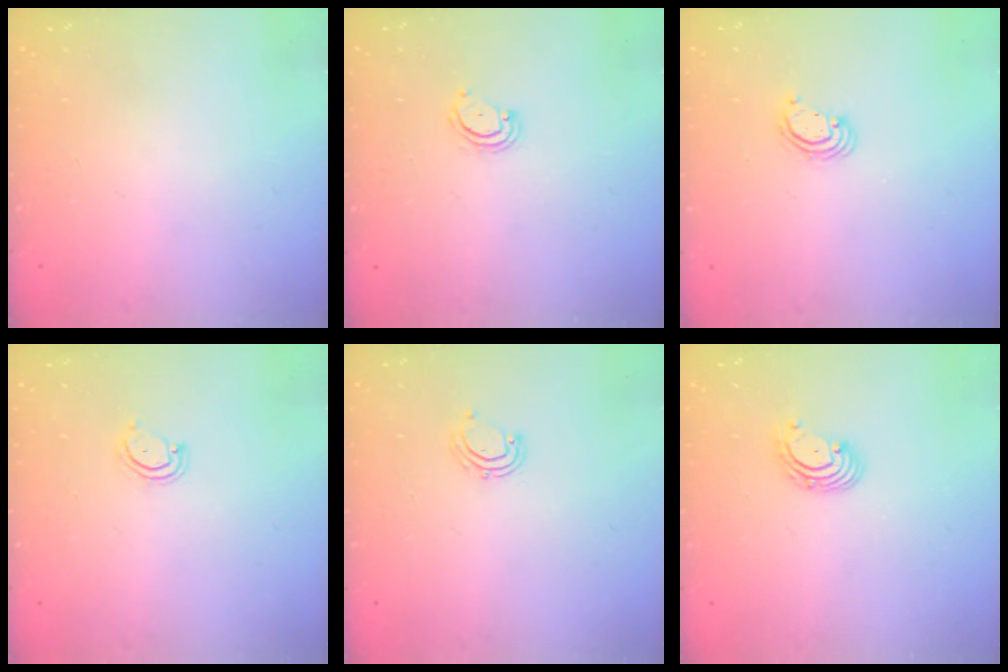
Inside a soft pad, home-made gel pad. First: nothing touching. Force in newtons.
{"total": 3.7, "press": 3.7, "slide": 0.3}
{"total": 2.4, "press": 2.4, "slide": 0.1}
{"total": 3.6, "press": 3.6, "slide": 0.3}
{"total": 5.6, "press": 5.4, "slide": 1.5}
{"total": 2.9, "press": 2.9, "slide": 0.1}